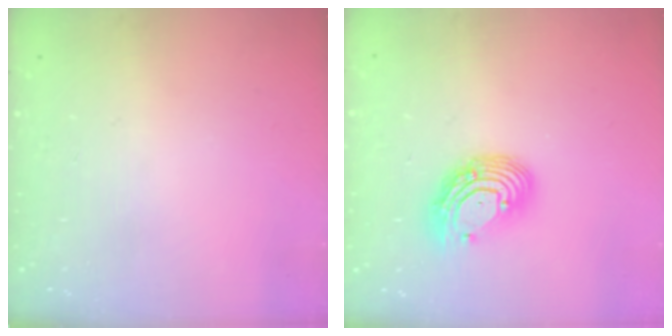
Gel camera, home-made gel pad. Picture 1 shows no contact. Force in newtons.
{"total": 10.8, "press": 10.8, "slide": 1.0}